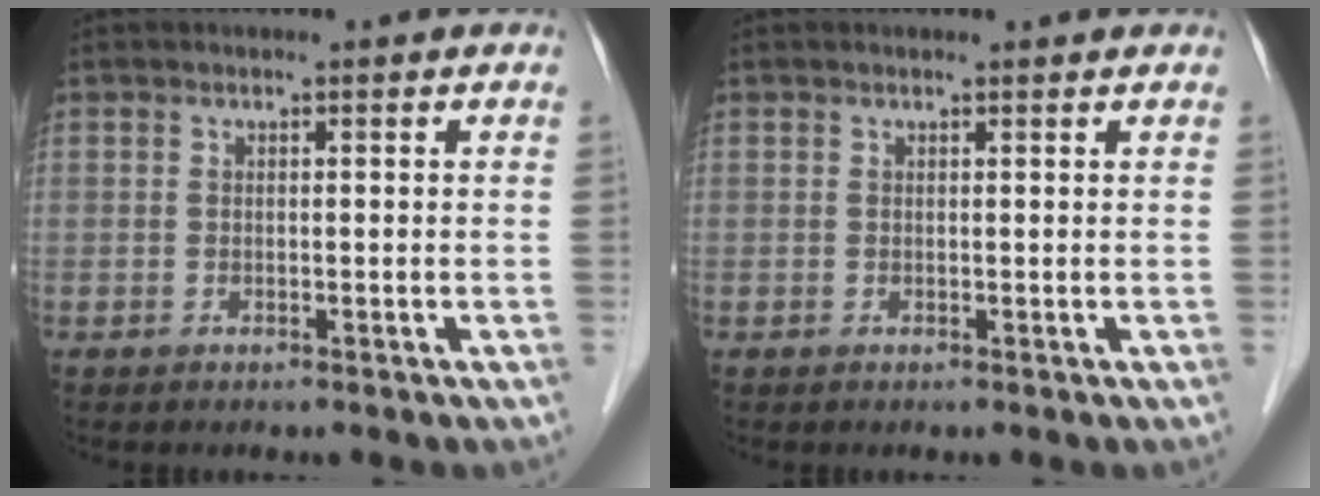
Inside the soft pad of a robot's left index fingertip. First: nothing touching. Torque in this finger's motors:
{"motor_torque": [0.12, -0.08, -0.20, -0.05]}